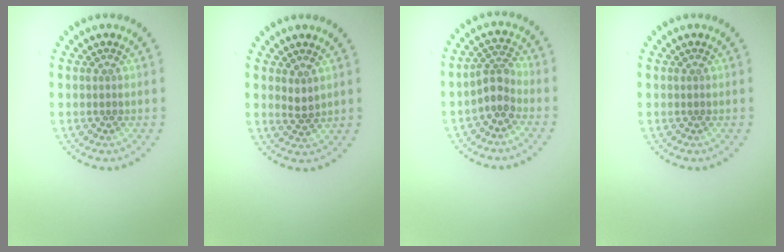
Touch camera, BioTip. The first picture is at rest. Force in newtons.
{"total": 1.2, "press": 1.0, "slide": 0.6}
{"total": 2.3, "press": 1.7, "slide": 1.6}
{"total": 0.0}